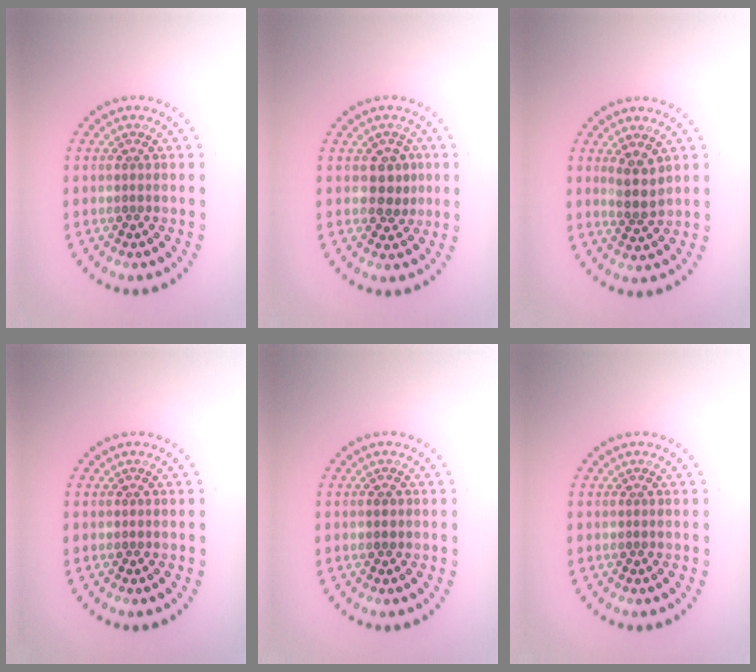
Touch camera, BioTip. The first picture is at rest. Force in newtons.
{"total": 2.2, "press": 2.1, "slide": 0.7}
{"total": 2.4, "press": 2.0, "slide": 1.3}
{"total": 0.0}
{"total": 0.9, "press": 0.9, "slide": 0.1}
{"total": 0.0}